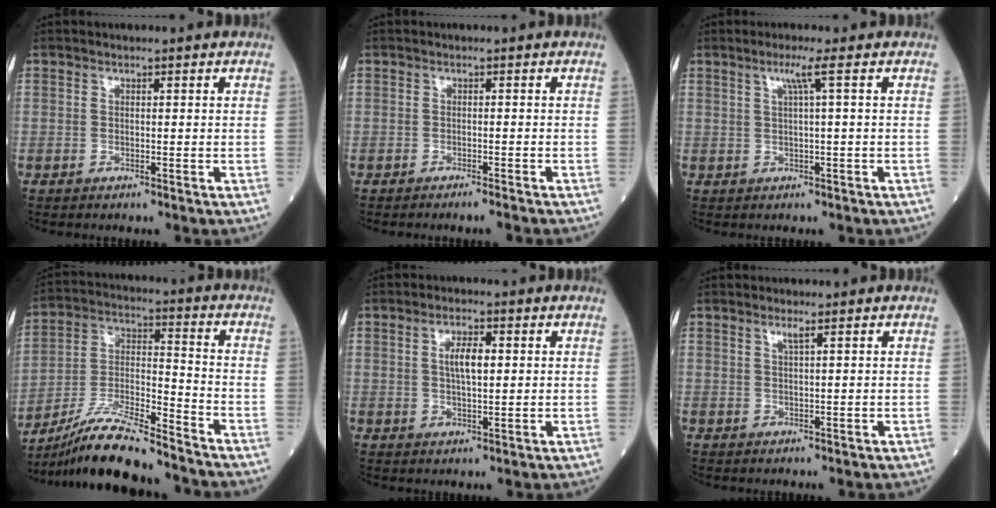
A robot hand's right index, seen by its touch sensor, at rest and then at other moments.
{"total": 2.4, "force": [-2.2, -0.3, 1.0], "torque": [-0.013, -0.002, -0.027]}
{"total": 2.5, "force": [0.9, -0.8, 2.2], "torque": [-0.047, 0.003, 0.022]}
{"total": 15.0, "force": [-13.3, 0.8, 6.9], "torque": [-0.132, -0.007, -0.243]}
{"total": 4.4, "force": [1.0, 1.2, 4.1], "torque": [-0.078, 0.006, 0.020]}
{"total": 1.2, "force": [0.8, -0.2, 0.9], "torque": [-0.025, -0.001, 0.019]}